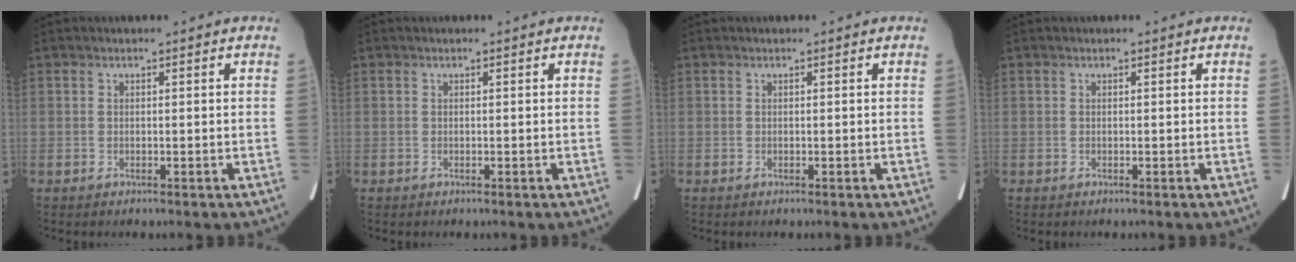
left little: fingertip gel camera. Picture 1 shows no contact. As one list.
[{"total": 0.0}, {"total": 0.0}, {"total": 0.0}]